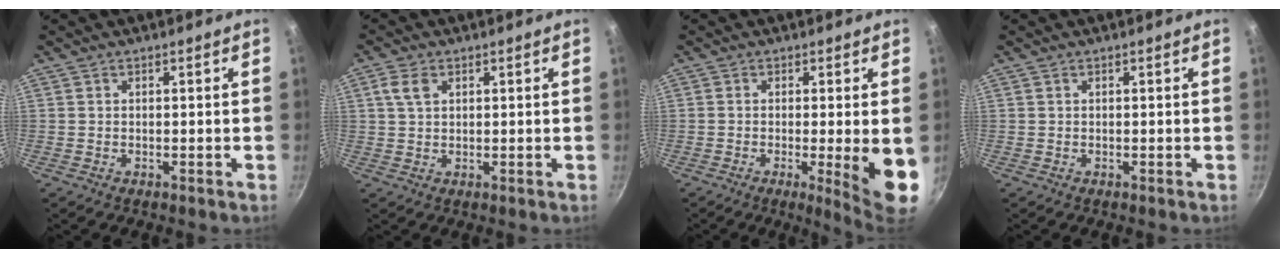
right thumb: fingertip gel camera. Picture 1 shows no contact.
{"total": 3.6, "force": [1.4, 2.4, 2.3], "torque": [-0.034, 0.001, 0.025]}
{"total": 8.7, "force": [-1.3, 0.9, 8.5], "torque": [-0.111, -0.015, -0.012]}
{"total": 0.0}